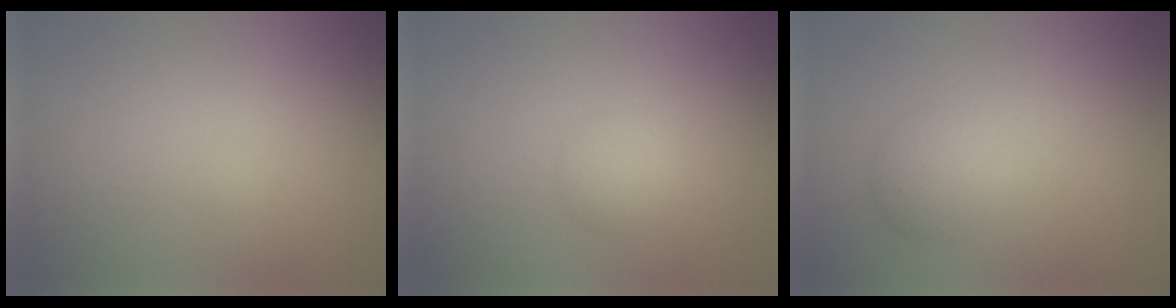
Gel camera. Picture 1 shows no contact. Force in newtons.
{"total": 1.8, "press": 1.8, "slide": 0.0}
{"total": 2.5, "press": 2.5, "slide": 0.1}